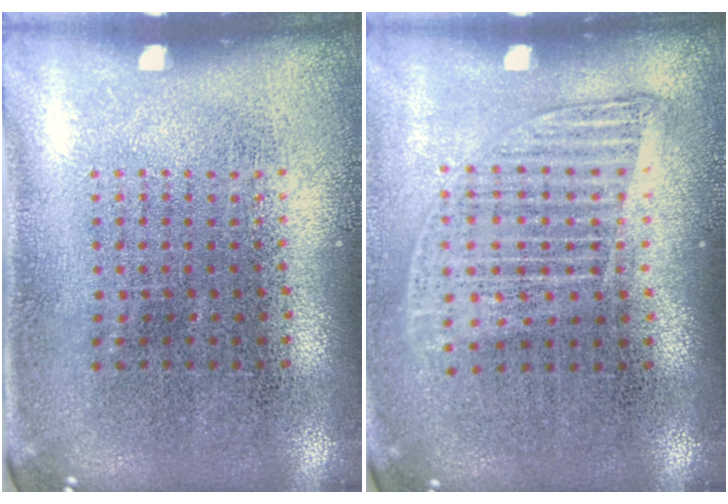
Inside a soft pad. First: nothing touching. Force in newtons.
{"total": 1.3, "press": 1.1, "slide": 0.6}